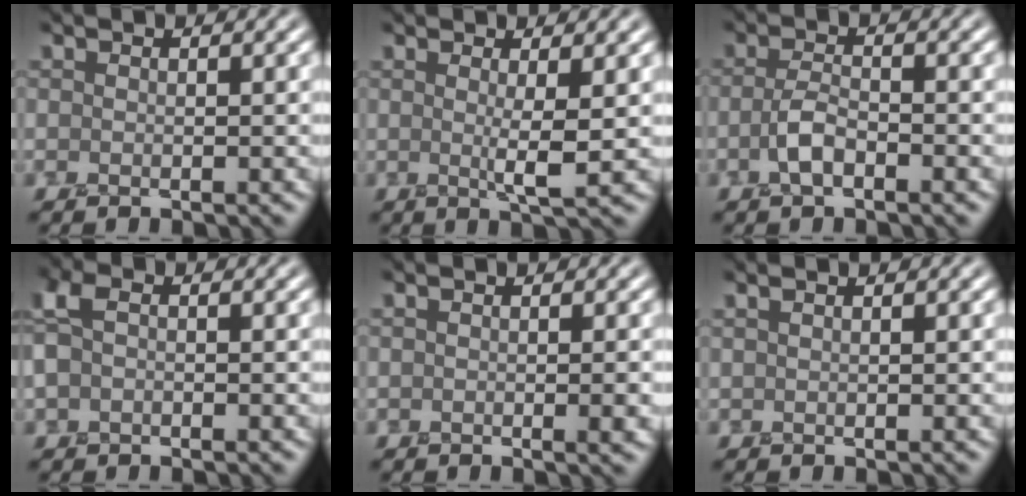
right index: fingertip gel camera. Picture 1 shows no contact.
{"total": 2.5, "force": [0.4, 0.2, 2.4], "torque": [-0.044, -0.009, 0.008]}
{"total": 2.5, "force": [-1.0, 1.0, 2.0], "torque": [-0.044, 0.003, -0.024]}
{"total": 3.2, "force": [0.1, 2.3, 2.2], "torque": [-0.051, 0.008, -0.006]}
{"total": 1.7, "force": [-0.1, 0.5, 1.6], "torque": [-0.023, -0.005, -0.002]}
{"total": 0.5, "force": [0.4, 0.1, 0.3], "torque": [-0.008, 0.005, 0.009]}